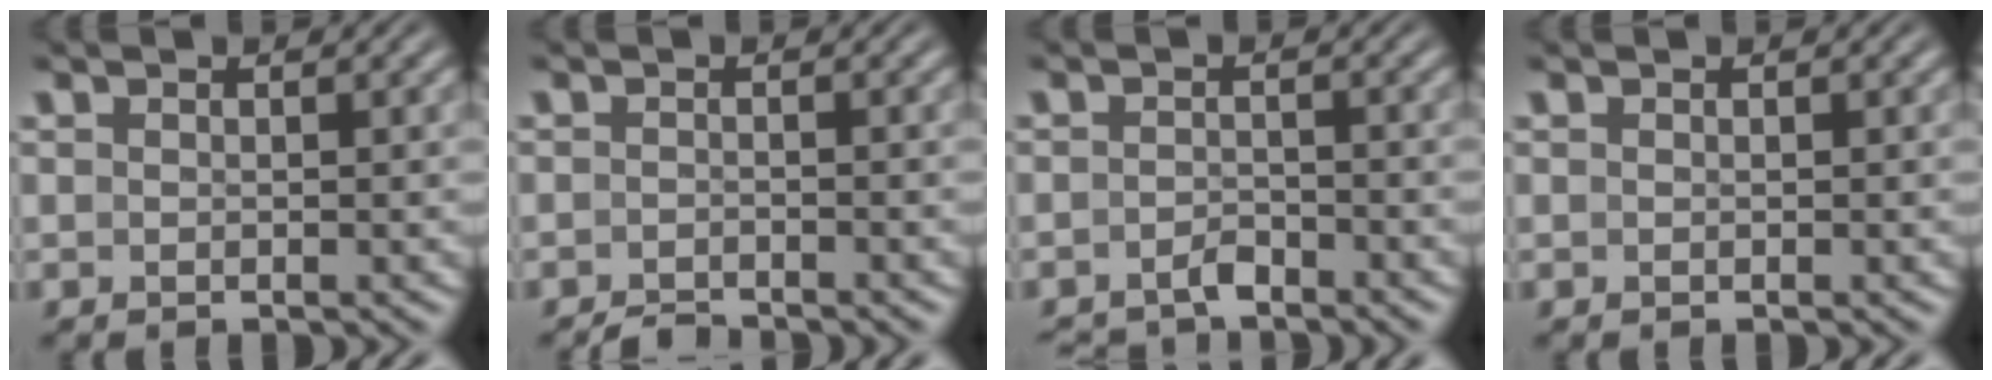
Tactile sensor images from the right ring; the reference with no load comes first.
{"total": 1.9, "force": [-1.9, -0.2, 0.0], "torque": [-0.001, -0.006, -0.033]}
{"total": 2.5, "force": [-2.5, 0.4, 0.2], "torque": [0.001, -0.008, -0.041]}
{"total": 0.0}